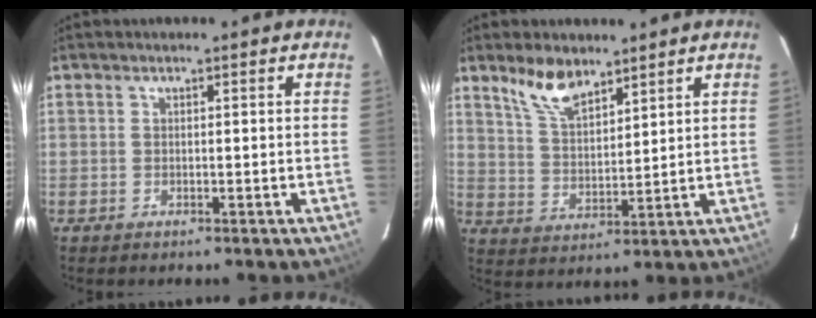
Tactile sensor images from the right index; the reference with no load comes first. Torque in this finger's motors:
{"motor_torque": [0.23, 0.19, 0.22, 0.08]}